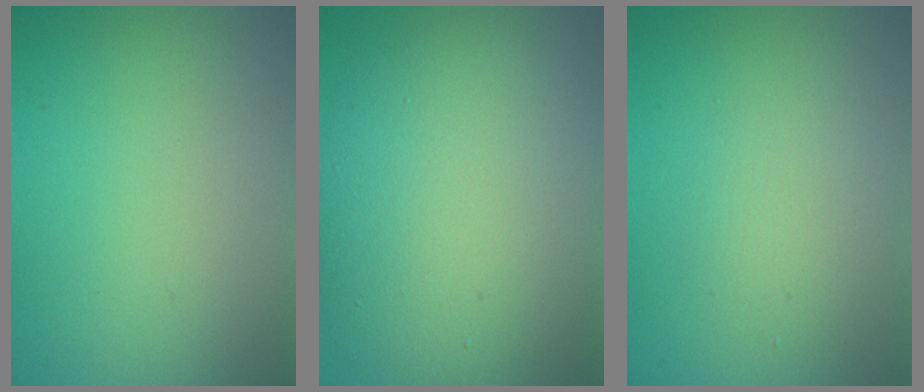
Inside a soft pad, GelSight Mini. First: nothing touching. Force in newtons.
{"total": 12.0, "press": 12.0, "slide": 0.5}
{"total": 2.1, "press": 2.0, "slide": 0.1}